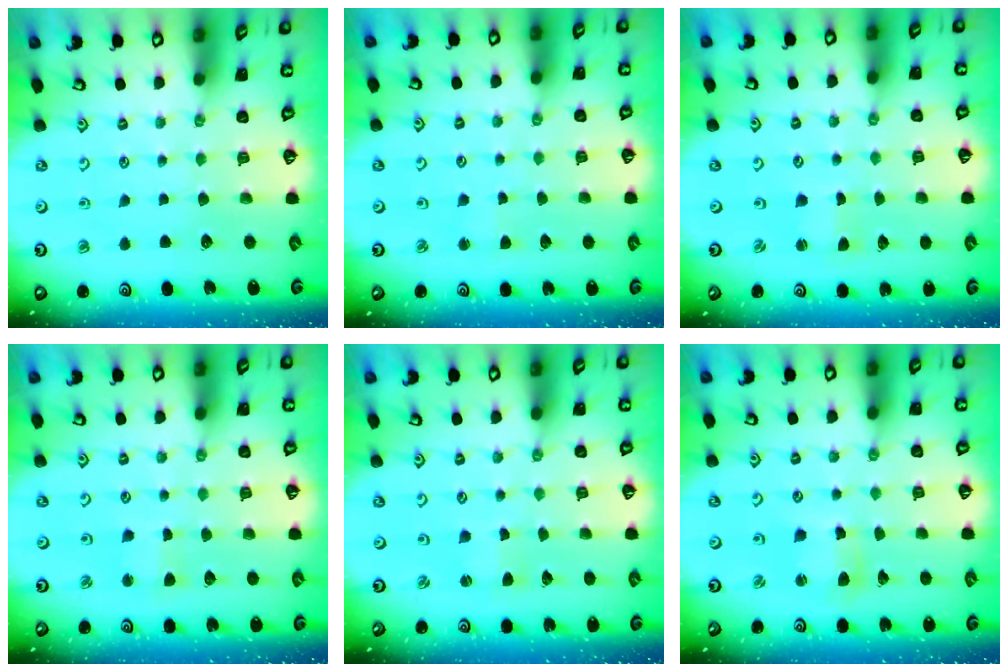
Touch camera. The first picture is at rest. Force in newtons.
{"total": 1.6, "press": 1.5, "slide": 0.2}
{"total": 0.8, "press": 0.8, "slide": 0.0}
{"total": 2.4, "press": 2.4, "slide": 0.4}
{"total": 1.6, "press": 1.5, "slide": 0.3}
{"total": 5.1, "press": 5.0, "slide": 0.6}